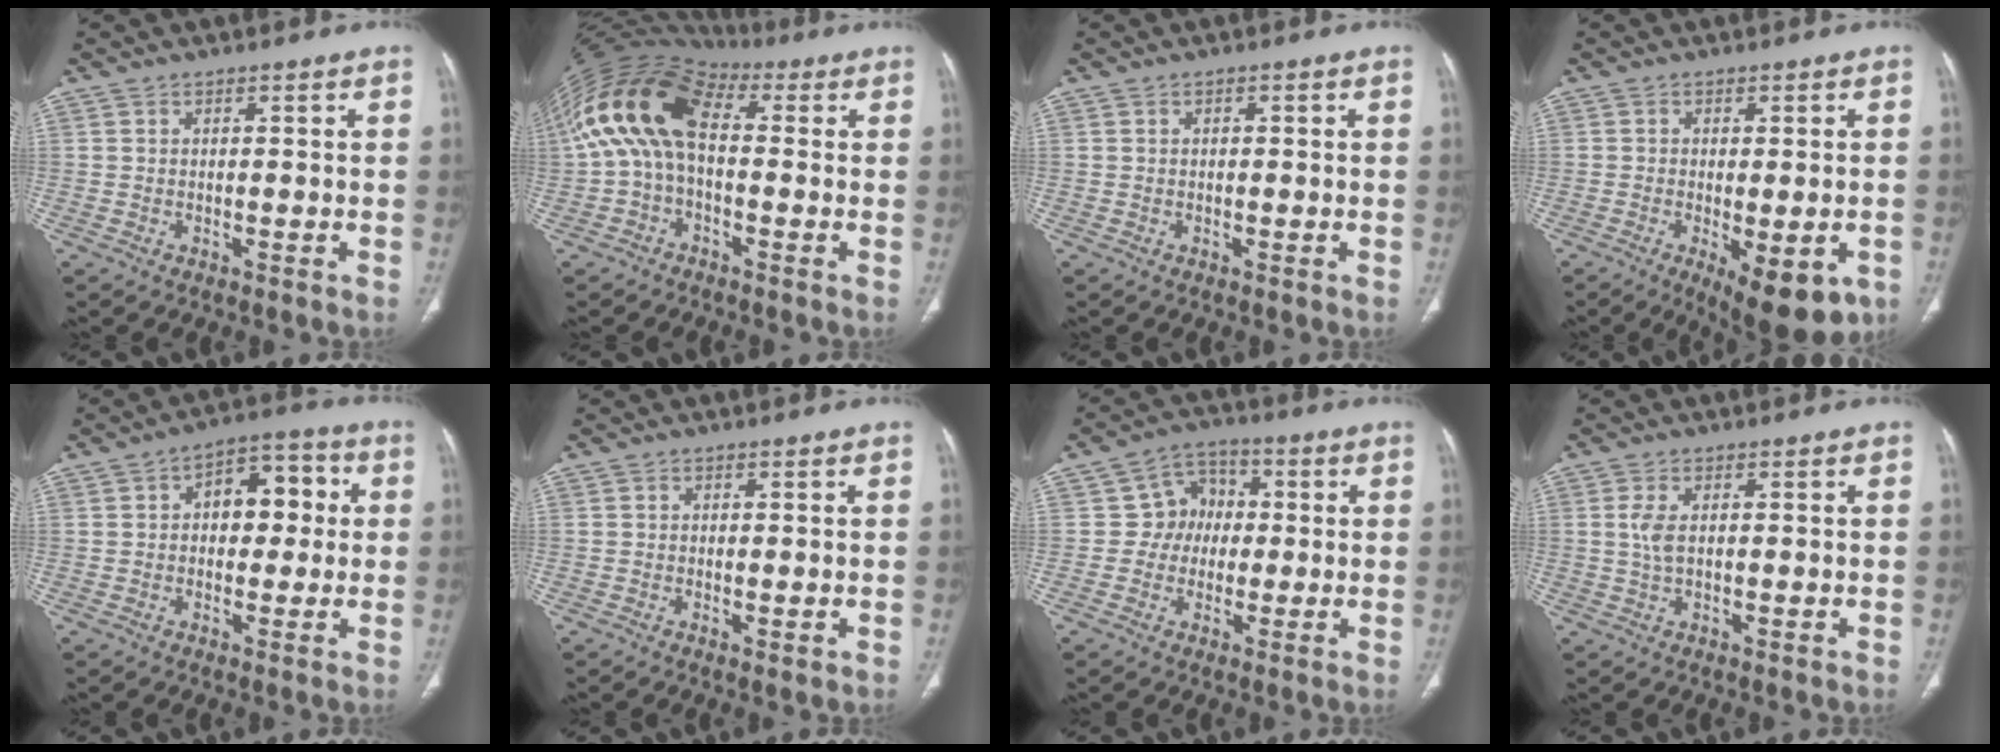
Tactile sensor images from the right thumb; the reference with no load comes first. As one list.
[{"total": 15.2, "force": [1.6, 8.8, 12.3], "torque": [-0.240, 0.048, 0.019]}, {"total": 0.5, "force": [0.1, 0.3, 0.4], "torque": [-0.008, 0.001, 0.002]}, {"total": 11.5, "force": [-4.8, 4.7, 9.3], "torque": [-0.117, -0.007, -0.061]}, {"total": 9.9, "force": [1.4, 6.2, 7.6], "torque": [-0.069, 0.026, 0.015]}, {"total": 1.1, "force": [-0.2, 0.4, 1.0], "torque": [-0.021, -0.005, -0.001]}, {"total": 7.2, "force": [0.2, 6.6, 2.8], "torque": [0.002, 0.017, -0.009]}, {"total": 3.2, "force": [0.5, 1.4, 2.9], "torque": [-0.072, 0.000, 0.012]}]